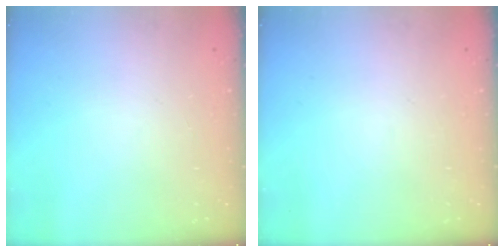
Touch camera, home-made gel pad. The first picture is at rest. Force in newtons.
{"total": 0.0}